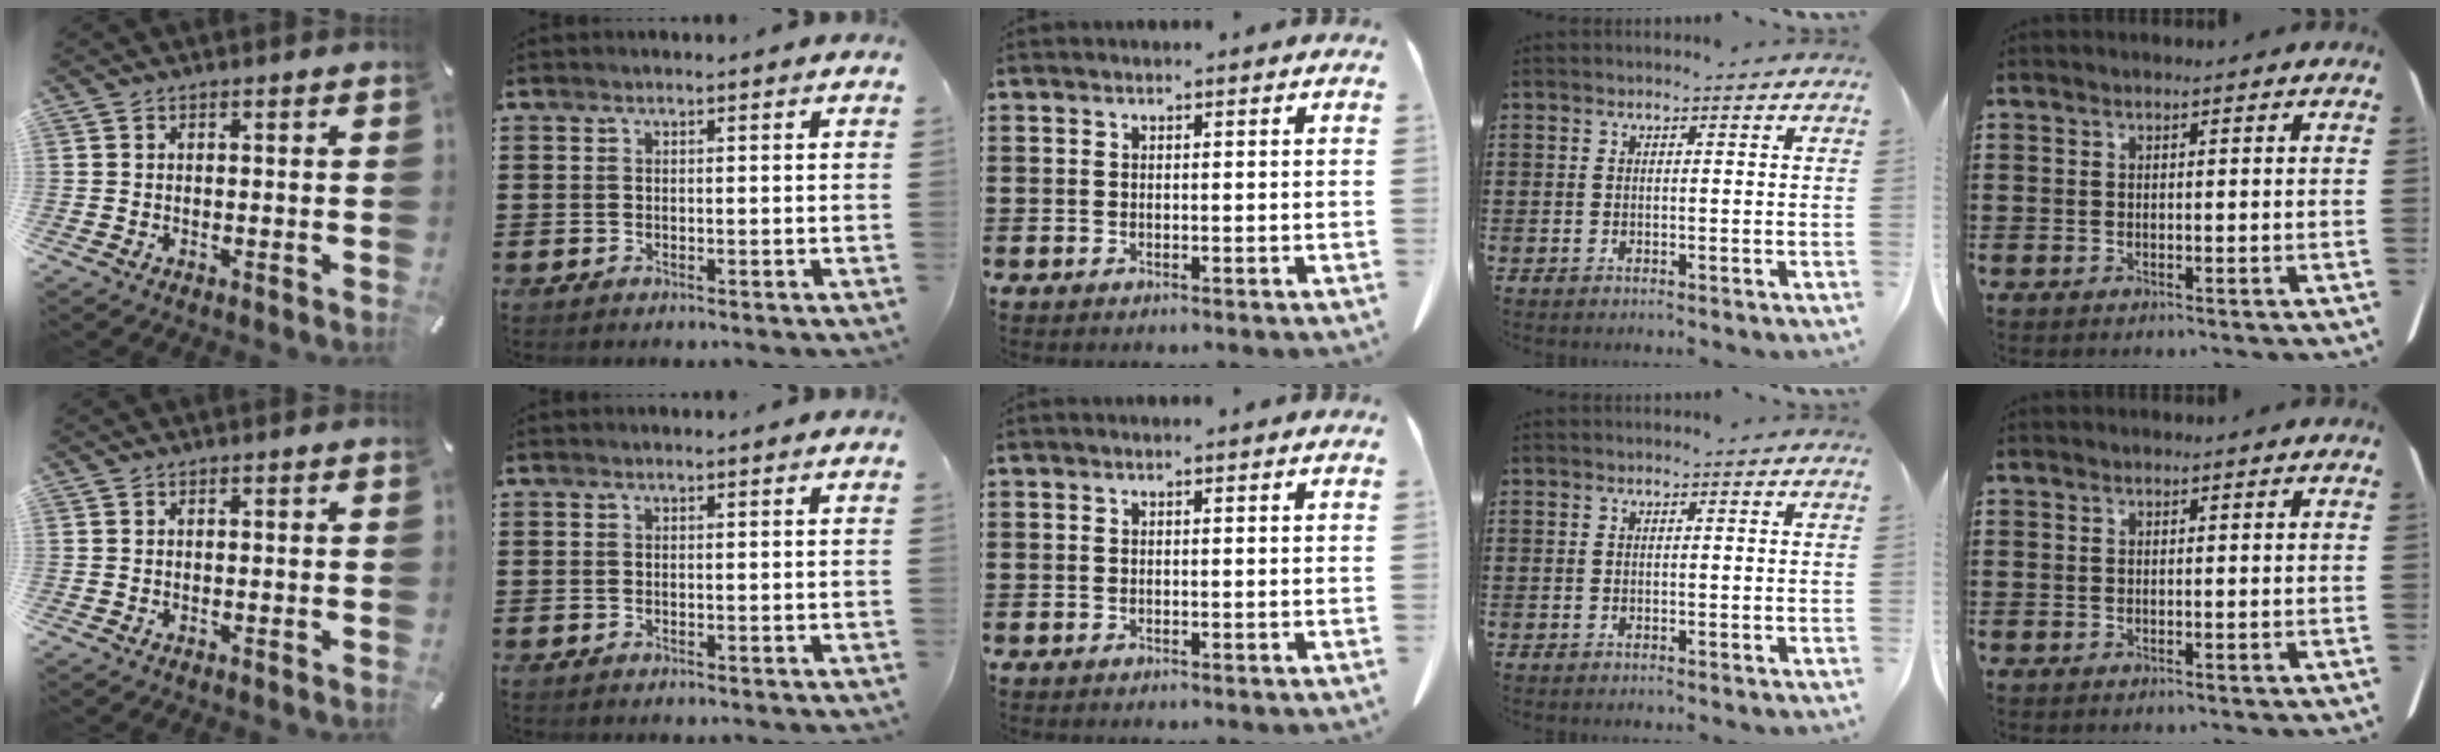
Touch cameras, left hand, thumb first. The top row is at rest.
{}